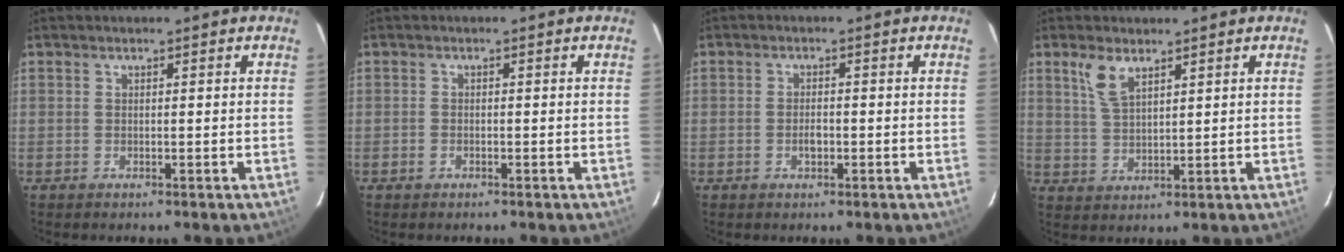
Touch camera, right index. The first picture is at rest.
{"total": 0.8, "force": [-0.4, 0.6, 0.2], "torque": [-0.003, 0.001, -0.009]}
{"total": 2.0, "force": [-0.6, 1.1, 1.6], "torque": [-0.030, 0.001, -0.011]}
{"total": 5.3, "force": [3.4, 2.1, 3.5], "torque": [-0.070, 0.002, 0.074]}